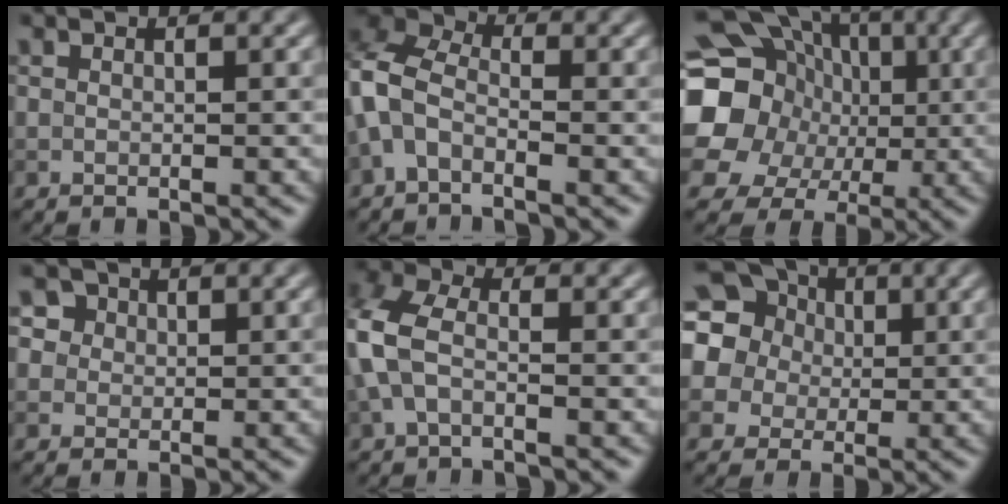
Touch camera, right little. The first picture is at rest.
{"total": 4.9, "force": [-1.6, 3.0, 3.5], "torque": [-0.086, 0.013, -0.047]}
{"total": 19.6, "force": [1.0, 17.7, 8.4], "torque": [-0.194, 0.017, -0.021]}
{"total": 4.4, "force": [2.3, 3.5, 1.5], "torque": [-0.024, 0.010, 0.026]}
{"total": 4.9, "force": [-0.6, 2.9, 3.8], "torque": [-0.103, 0.012, -0.025]}
{"total": 16.4, "force": [5.4, 14.2, 6.2], "torque": [-0.175, 0.047, 0.065]}